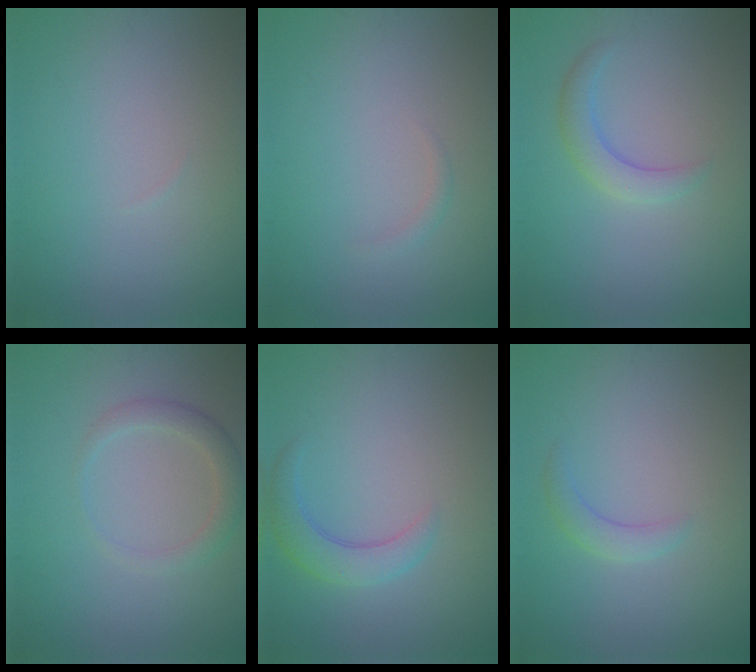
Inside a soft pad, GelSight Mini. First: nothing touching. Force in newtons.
{"total": 0.6, "press": 0.6, "slide": 0.0}
{"total": 2.3, "press": 2.2, "slide": 0.2}
{"total": 2.0, "press": 2.0, "slide": 0.2}
{"total": 2.9, "press": 2.9, "slide": 0.2}
{"total": 1.6, "press": 1.6, "slide": 0.1}